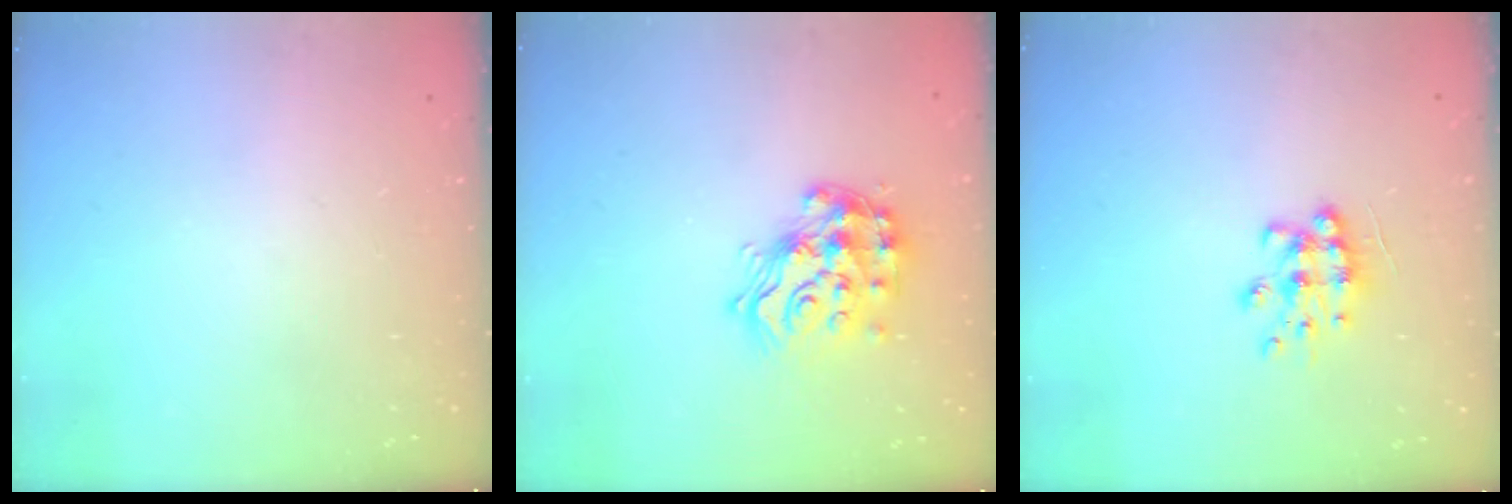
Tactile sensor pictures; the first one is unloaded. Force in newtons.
{"total": 16.1, "press": 16.0, "slide": 1.1}
{"total": 8.5, "press": 8.5, "slide": 0.8}